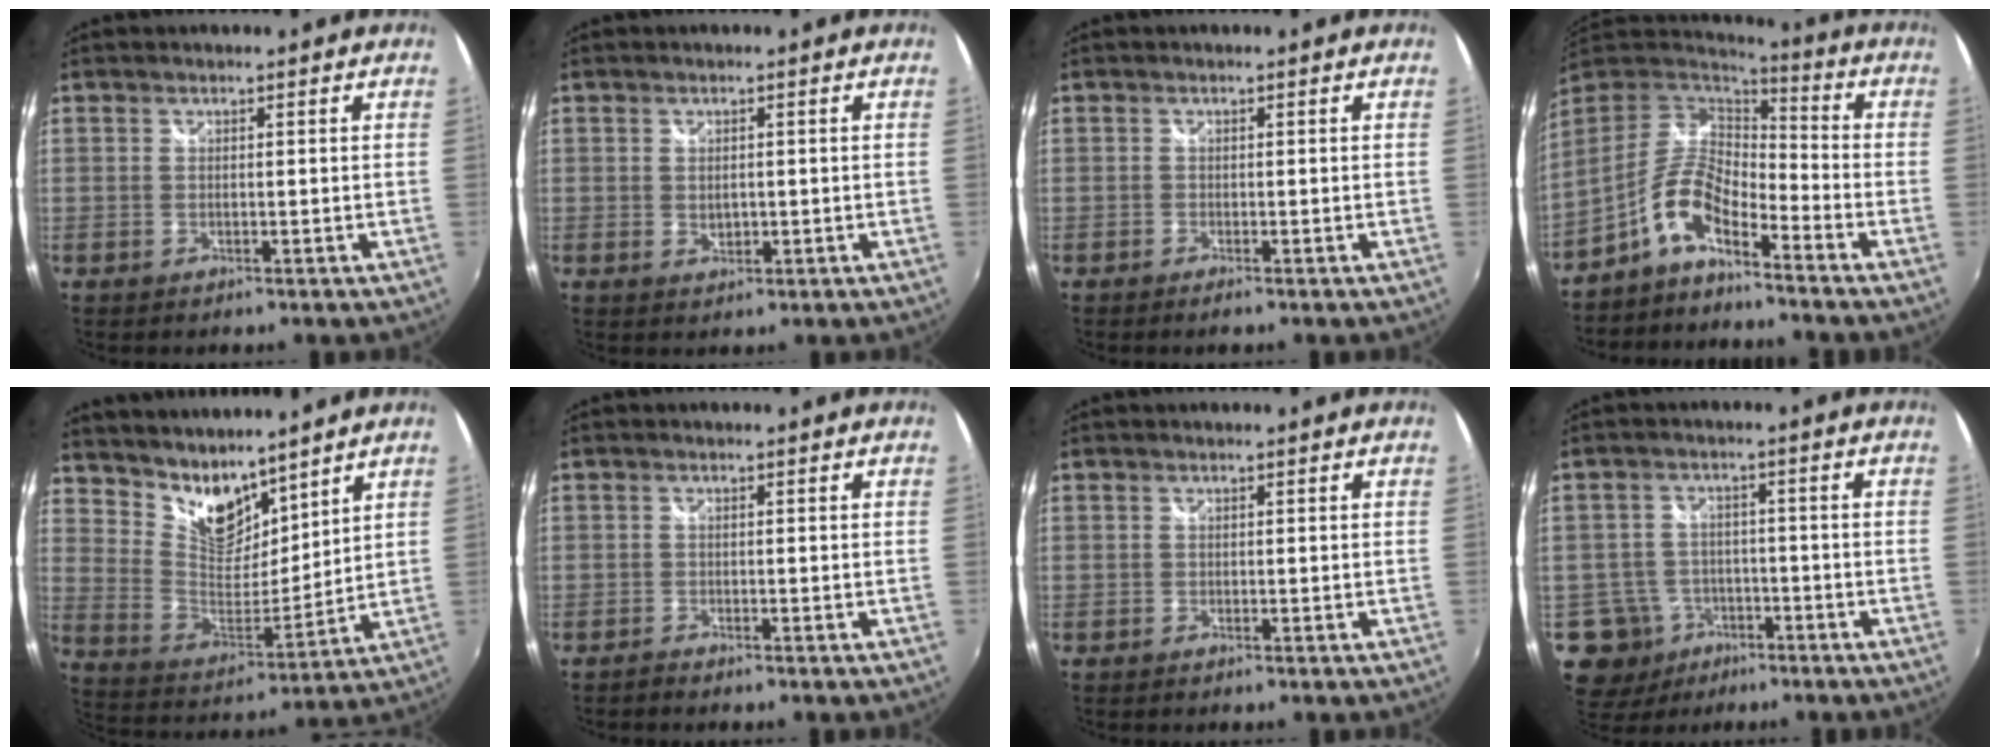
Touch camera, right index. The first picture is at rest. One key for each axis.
{"total": 2.0, "fx": -0.1, "fy": 1.6, "fz": 1.3, "tx": -0.019, "ty": -0.001, "tz": 0.001}
{"total": 0.9, "fx": -0.7, "fy": 0.0, "fz": 0.5, "tx": -0.010, "ty": -0.003, "tz": -0.013}
{"total": 9.5, "fx": -5.9, "fy": 3.4, "fz": 6.6, "tx": -0.144, "ty": 0.017, "tz": -0.119}
{"total": 12.6, "fx": 10.3, "fy": 5.6, "fz": 4.6, "tx": -0.094, "ty": -0.002, "tz": 0.204}
{"total": 1.1, "fx": -1.0, "fy": 0.1, "fz": 0.2, "tx": -0.008, "ty": -0.006, "tz": -0.022}
{"total": 0.0}
{"total": 8.7, "fx": -4.2, "fy": 7.4, "fz": 1.6, "tx": -0.056, "ty": 0.021, "tz": -0.058}